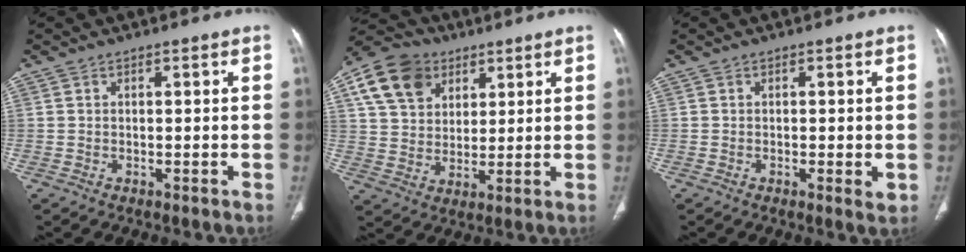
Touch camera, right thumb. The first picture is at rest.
{"total": 14.0, "force": [6.5, 10.3, 6.9], "torque": [-0.114, -0.002, 0.118]}
{"total": 2.2, "force": [-0.4, 0.8, 2.1], "torque": [-0.033, -0.006, -0.006]}